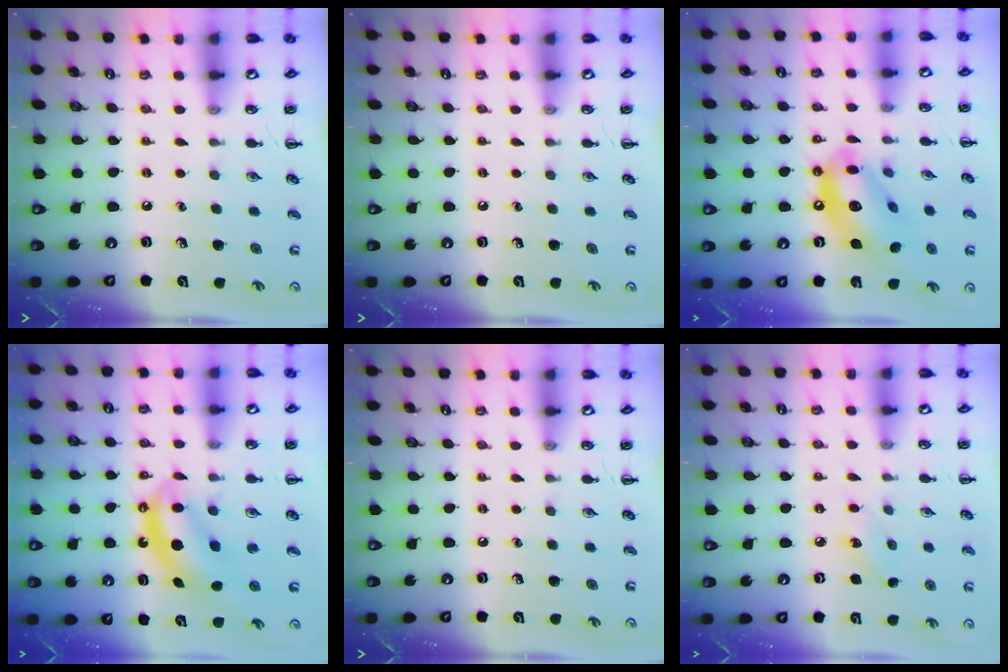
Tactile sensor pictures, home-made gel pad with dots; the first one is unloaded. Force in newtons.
{"total": 0.0}
{"total": 15.7, "press": 15.2, "slide": 3.7}
{"total": 7.8, "press": 7.7, "slide": 1.3}
{"total": 0.0}
{"total": 5.5, "press": 5.3, "slide": 1.4}